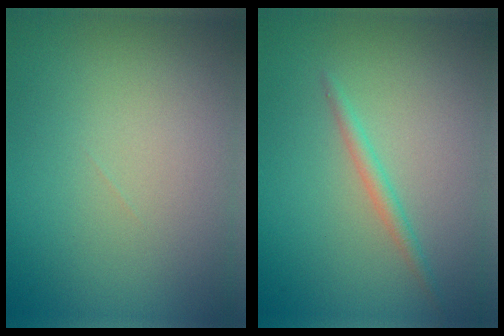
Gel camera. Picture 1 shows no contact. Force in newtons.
{"total": 1.3, "press": 1.3, "slide": 0.1}